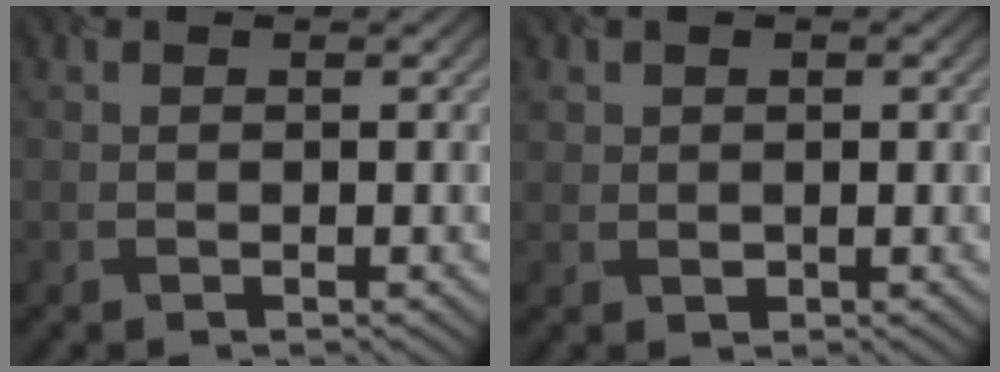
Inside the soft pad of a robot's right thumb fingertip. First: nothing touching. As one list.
[{"total": 1.5, "force": [0.2, 1.4, 0.4], "torque": [-0.010, -0.006, 0.006]}]